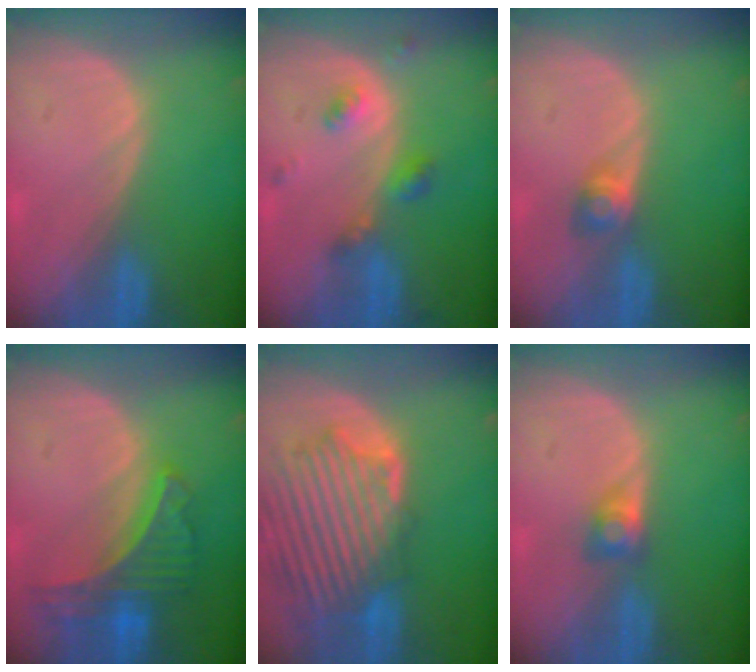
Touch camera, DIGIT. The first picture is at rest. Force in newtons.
{"total": 4.8, "press": 4.3, "slide": 2.1}
{"total": 2.8, "press": 2.5, "slide": 1.1}
{"total": 7.8, "press": 6.9, "slide": 3.6}
{"total": 12.7, "press": 11.5, "slide": 5.3}
{"total": 2.7, "press": 2.5, "slide": 1.1}